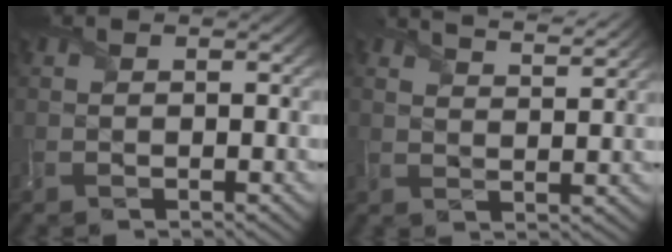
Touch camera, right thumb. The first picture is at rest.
{"total": 6.2, "force": [5.1, 1.4, 3.2], "torque": [-0.050, 0.009, 0.065]}